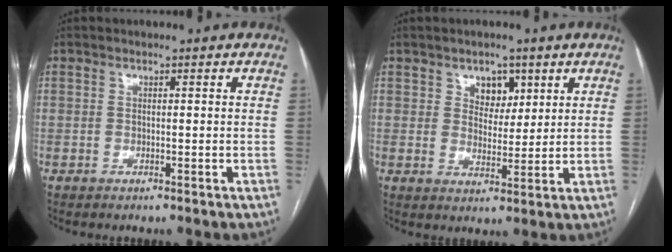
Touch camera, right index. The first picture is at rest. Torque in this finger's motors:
{"motor_torque": [0.45, 0.45, 0.01, 0.02]}